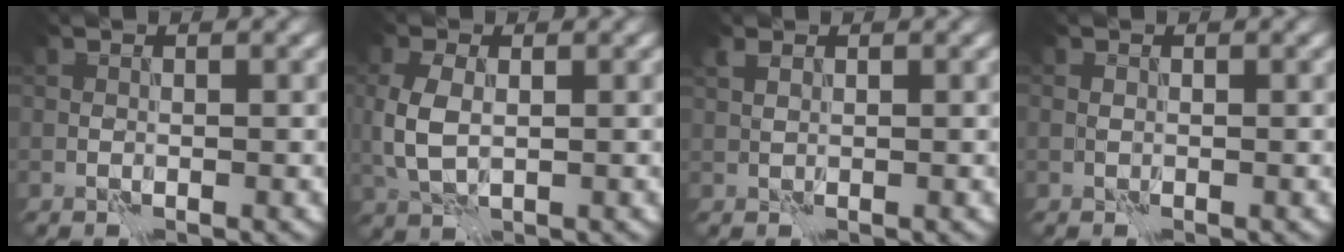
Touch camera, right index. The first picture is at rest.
{"total": 3.4, "force": [0.3, 2.2, 2.6], "torque": [-0.071, -0.001, 0.010]}
{"total": 1.1, "force": [0.9, 0.5, 0.4], "torque": [-0.009, 0.003, 0.019]}
{"total": 0.0}